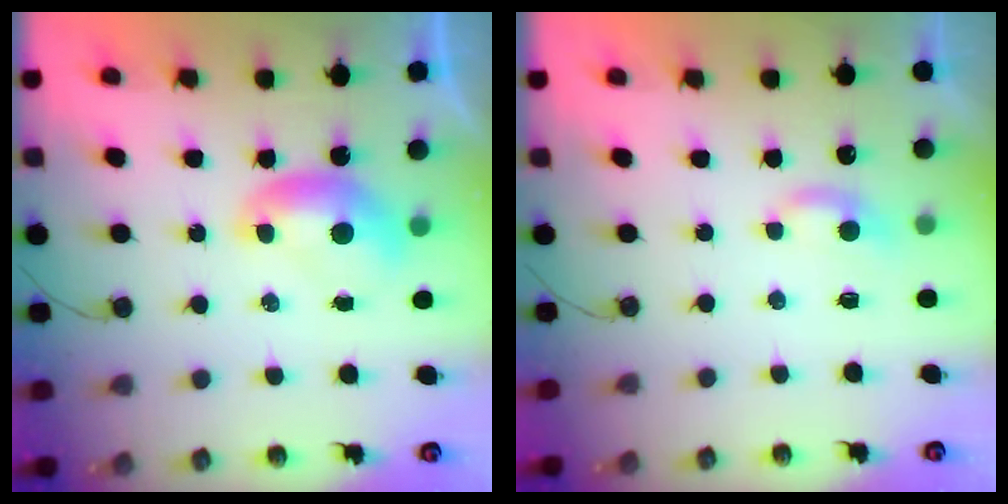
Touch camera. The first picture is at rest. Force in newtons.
{"total": 1.7, "press": 1.7, "slide": 0.4}